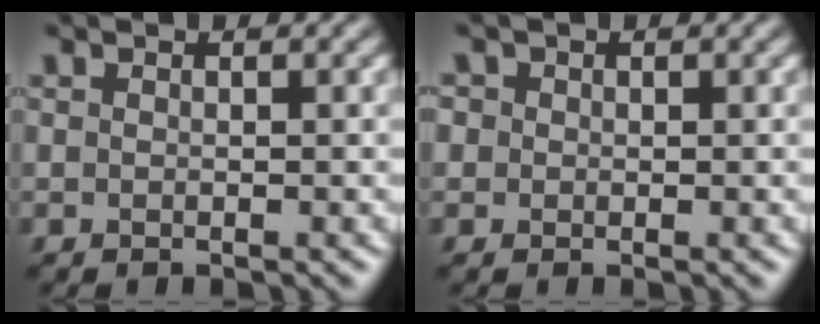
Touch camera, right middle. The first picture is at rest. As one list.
[{"total": 1.4, "force": [0.5, 1.3, 0.4], "torque": [-0.004, 0.007, -0.005]}]